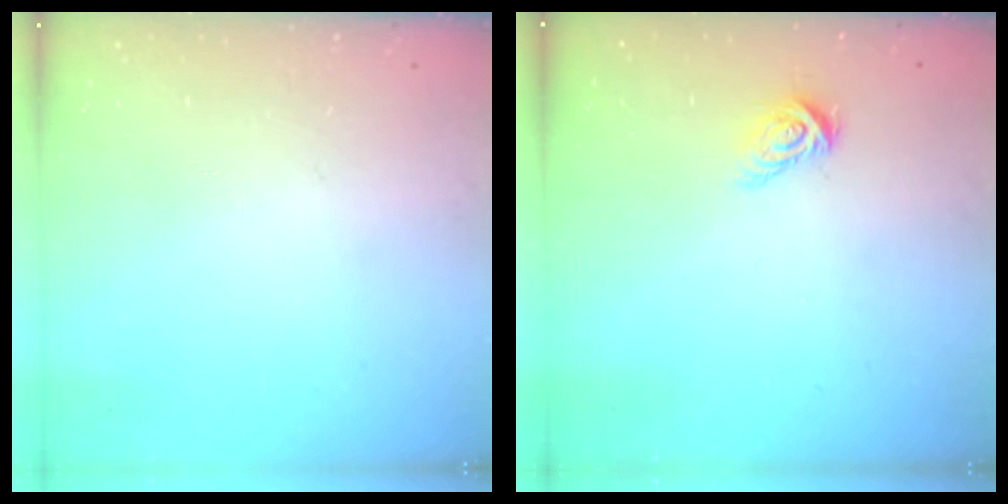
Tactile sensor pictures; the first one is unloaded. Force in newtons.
{"total": 6.0, "press": 6.0, "slide": 0.3}